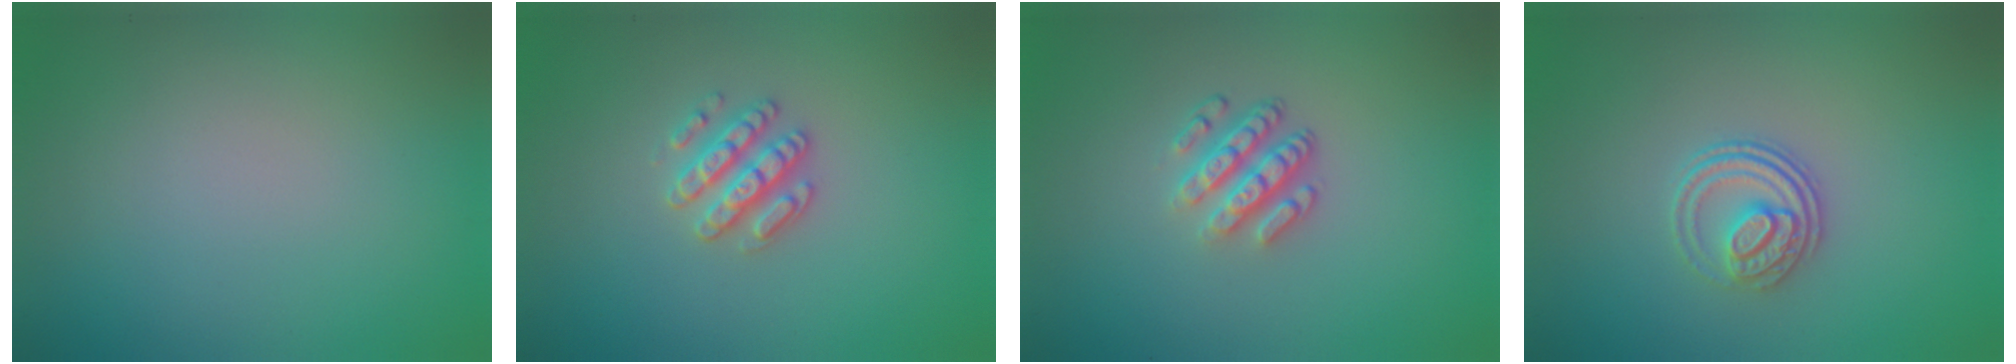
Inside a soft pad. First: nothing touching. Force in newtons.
{"total": 2.8, "press": 2.7, "slide": 0.6}
{"total": 3.6, "press": 2.6, "slide": 2.4}
{"total": 3.1, "press": 2.7, "slide": 1.6}